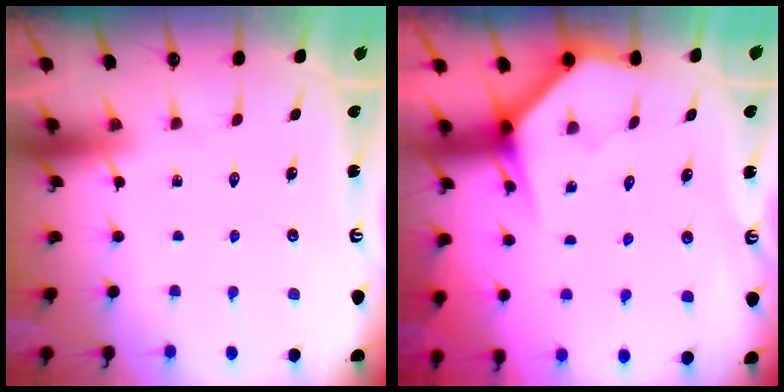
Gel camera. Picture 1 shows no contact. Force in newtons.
{"total": 3.8, "press": 3.8, "slide": 0.1}